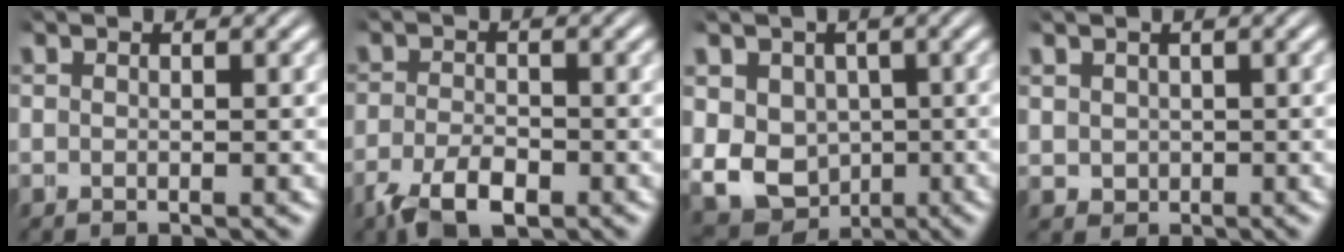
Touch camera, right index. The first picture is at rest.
{"total": 3.9, "force": [-2.9, 1.9, 1.9], "torque": [-0.042, -0.025, -0.030]}
{"total": 10.4, "force": [-2.7, 9.7, 2.5], "torque": [-0.092, -0.064, -0.022]}
{"total": 1.2, "force": [0.2, 1.0, -0.7], "torque": [-0.004, -0.016, 0.026]}